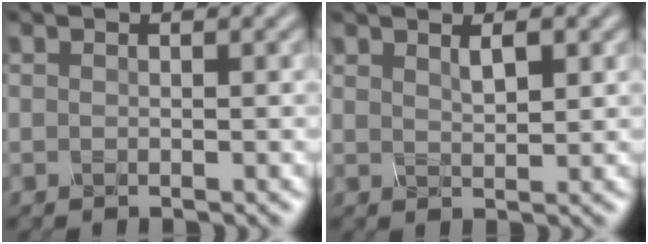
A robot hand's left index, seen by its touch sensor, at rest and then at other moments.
{"total": 1.3, "force": [0.7, 0.3, 1.1], "torque": [-0.020, -0.005, 0.015]}